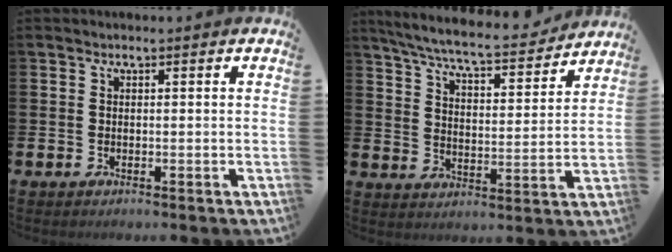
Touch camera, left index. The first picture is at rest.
{"total": 7.3, "force": [6.8, 0.7, 2.6], "torque": [-0.078, -0.050, 0.115]}